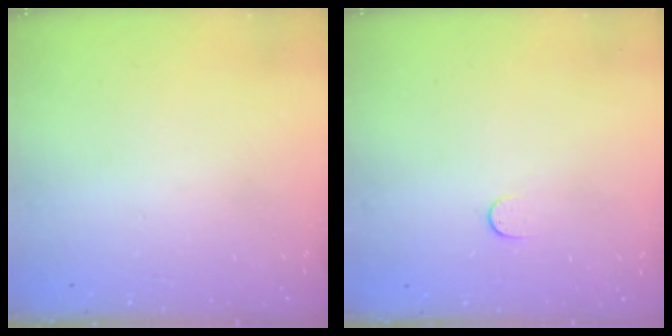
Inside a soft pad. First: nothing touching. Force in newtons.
{"total": 3.9, "press": 3.9, "slide": 0.5}